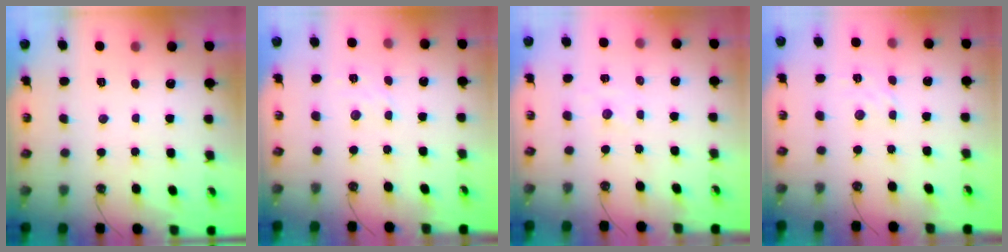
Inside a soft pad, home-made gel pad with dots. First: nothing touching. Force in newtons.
{"total": 2.6, "press": 2.6, "slide": 0.4}
{"total": 1.1, "press": 1.0, "slide": 0.2}
{"total": 2.1, "press": 2.1, "slide": 0.5}